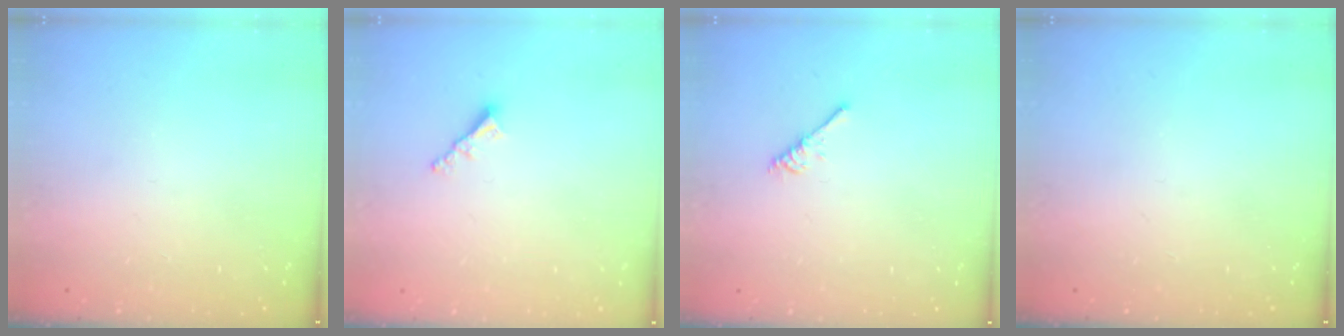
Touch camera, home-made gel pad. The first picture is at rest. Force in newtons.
{"total": 2.3, "press": 2.3, "slide": 0.1}
{"total": 2.7, "press": 2.7, "slide": 0.5}
{"total": 0.0}